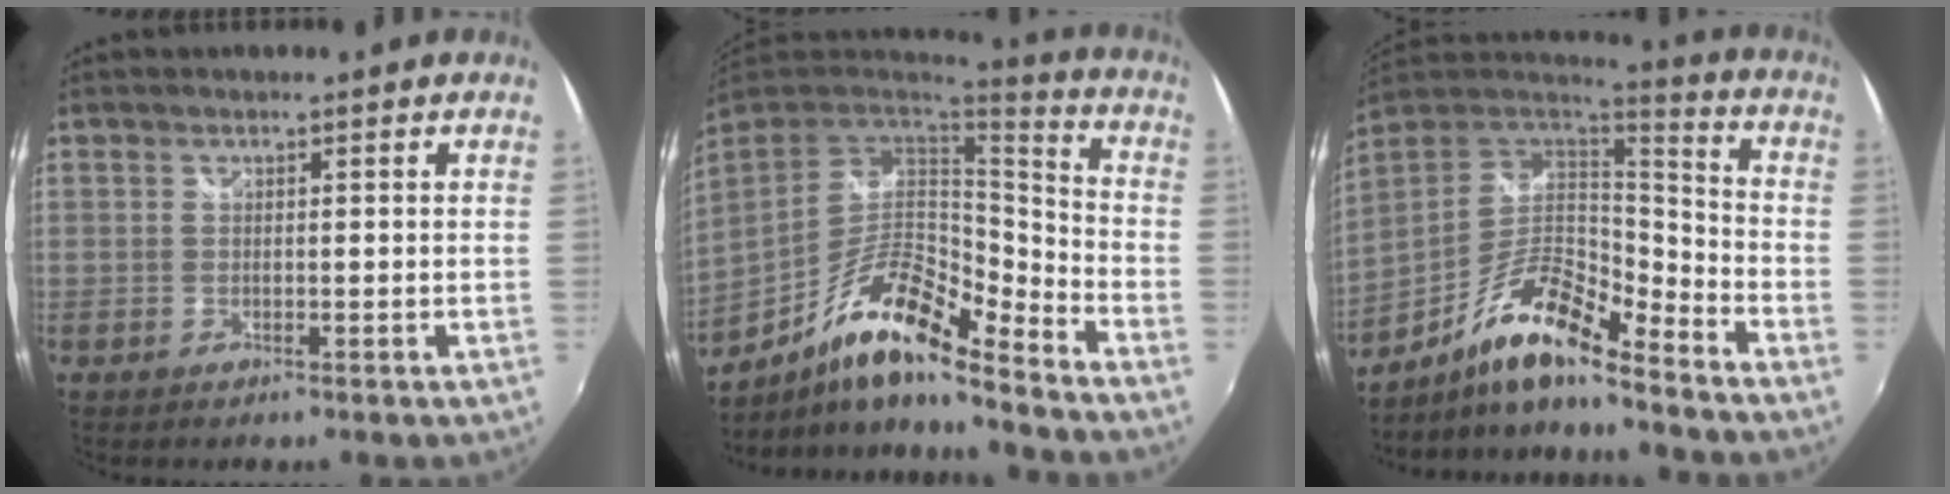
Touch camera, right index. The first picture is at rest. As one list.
[{"total": 16.5, "force": [-10.7, 3.3, 12.1], "torque": [-0.227, -0.012, -0.206]}, {"total": 14.6, "force": [-10.1, 2.8, 10.2], "torque": [-0.197, -0.005, -0.197]}]